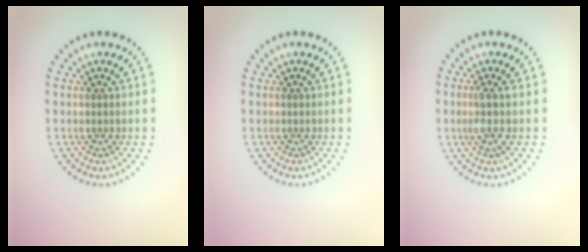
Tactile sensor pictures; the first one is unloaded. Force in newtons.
{"total": 0.0}
{"total": 1.9, "press": 1.6, "slide": 1.0}